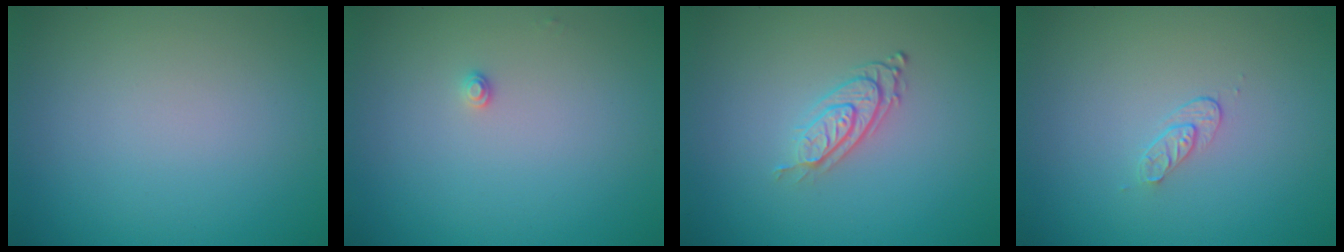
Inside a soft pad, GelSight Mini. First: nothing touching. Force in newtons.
{"total": 0.8, "press": 0.8, "slide": 0.0}
{"total": 2.9, "press": 1.9, "slide": 2.1}
{"total": 1.2, "press": 0.6, "slide": 1.0}